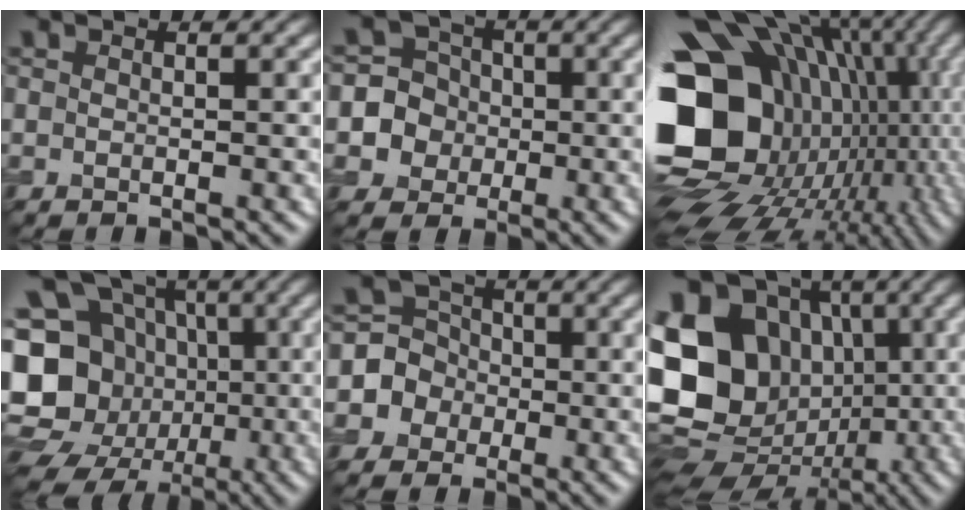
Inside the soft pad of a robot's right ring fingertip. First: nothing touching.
{"total": 6.2, "force": [-0.9, 6.1, 0.4], "torque": [-0.001, 0.031, -0.032]}
{"total": 20.5, "force": [-1.7, 16.2, 12.4], "torque": [-0.260, -0.010, 0.009]}
{"total": 17.1, "force": [-3.7, 15.3, 6.6], "torque": [-0.174, 0.008, -0.072]}
{"total": 4.3, "force": [-1.2, 4.1, -0.1], "torque": [0.021, 0.026, -0.036]}
{"total": 16.0, "force": [-1.0, 13.7, 8.3], "torque": [-0.188, 0.020, -0.034]}